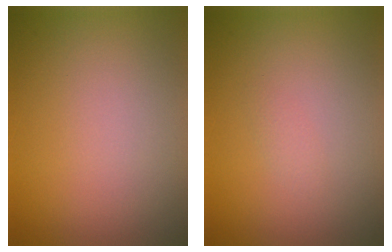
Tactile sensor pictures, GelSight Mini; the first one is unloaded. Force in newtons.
{"total": 0.6, "press": 0.6, "slide": 0.1}